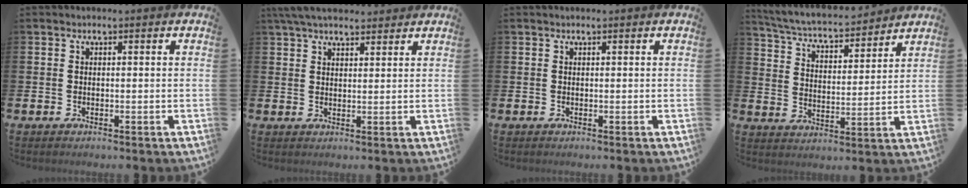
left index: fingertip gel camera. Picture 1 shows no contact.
{"total": 5.1, "force": [4.5, 1.6, 1.7], "torque": [-0.044, -0.008, 0.084]}
{"total": 0.0}
{"total": 5.4, "force": [5.2, 0.9, 1.3], "torque": [-0.055, -0.040, 0.085]}